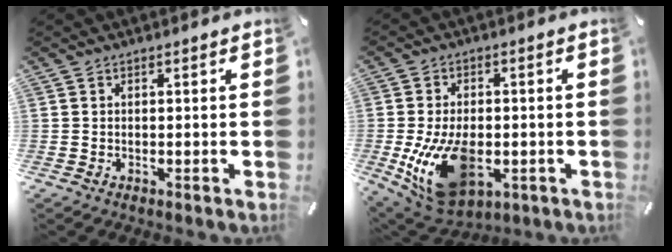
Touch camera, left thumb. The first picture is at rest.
{"total": 17.0, "force": [-3.5, 10.5, 12.9], "torque": [-0.251, -0.007, -0.049]}